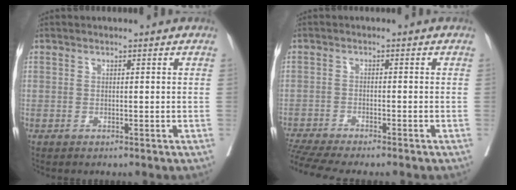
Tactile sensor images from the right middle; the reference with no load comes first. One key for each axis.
{"total": 9.2, "fx": -8.0, "fy": 0.2, "fz": 4.4, "tx": -0.070, "ty": -0.009, "tz": -0.131}